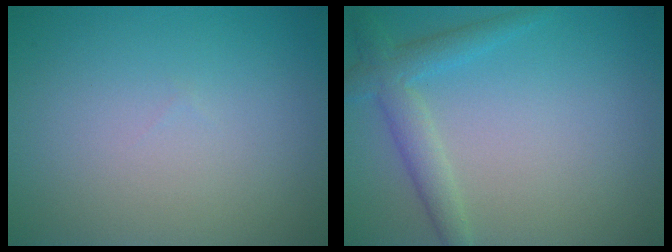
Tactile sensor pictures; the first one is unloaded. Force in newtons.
{"total": 3.0, "press": 3.0, "slide": 0.0}